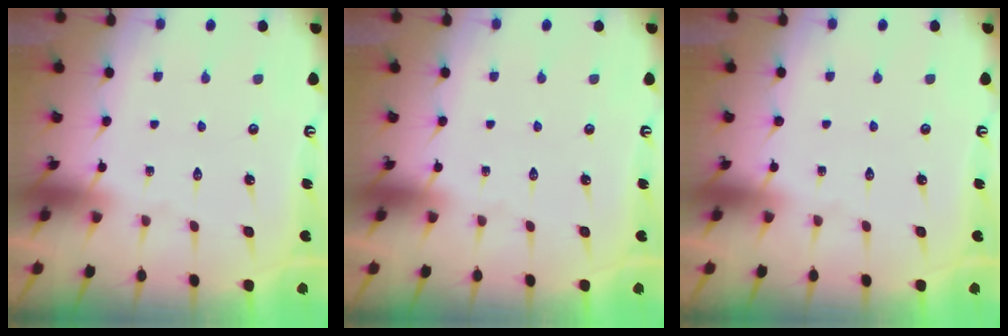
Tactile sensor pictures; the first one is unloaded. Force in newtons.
{"total": 0.0}
{"total": 0.0}